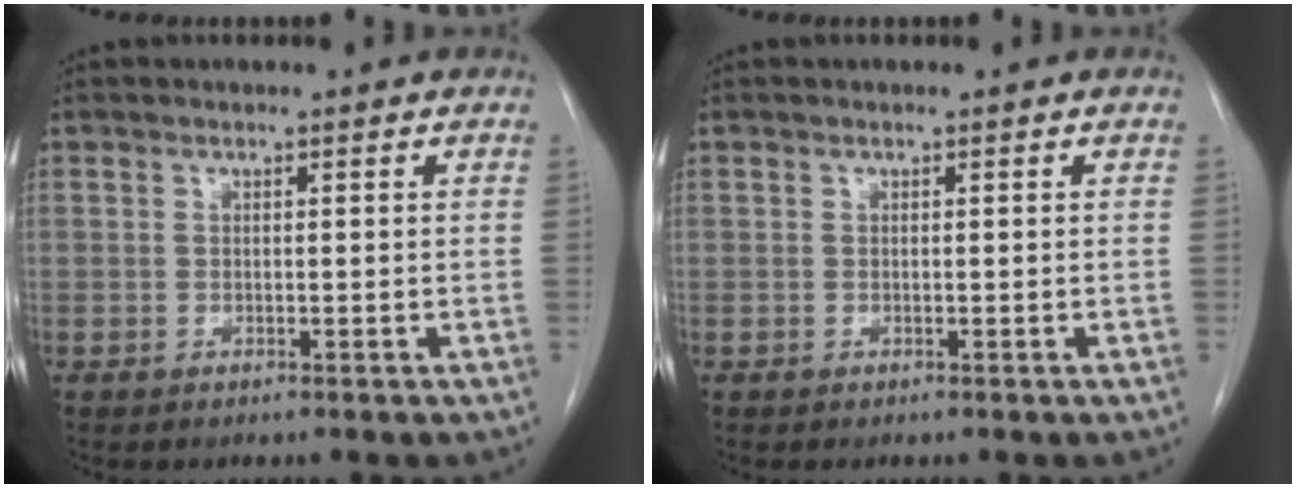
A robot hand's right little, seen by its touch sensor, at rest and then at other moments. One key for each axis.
{"total": 0.0}